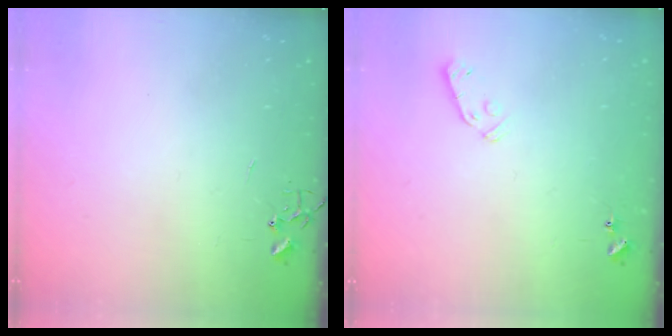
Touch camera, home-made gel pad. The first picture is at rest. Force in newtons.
{"total": 5.3, "press": 5.3, "slide": 0.7}